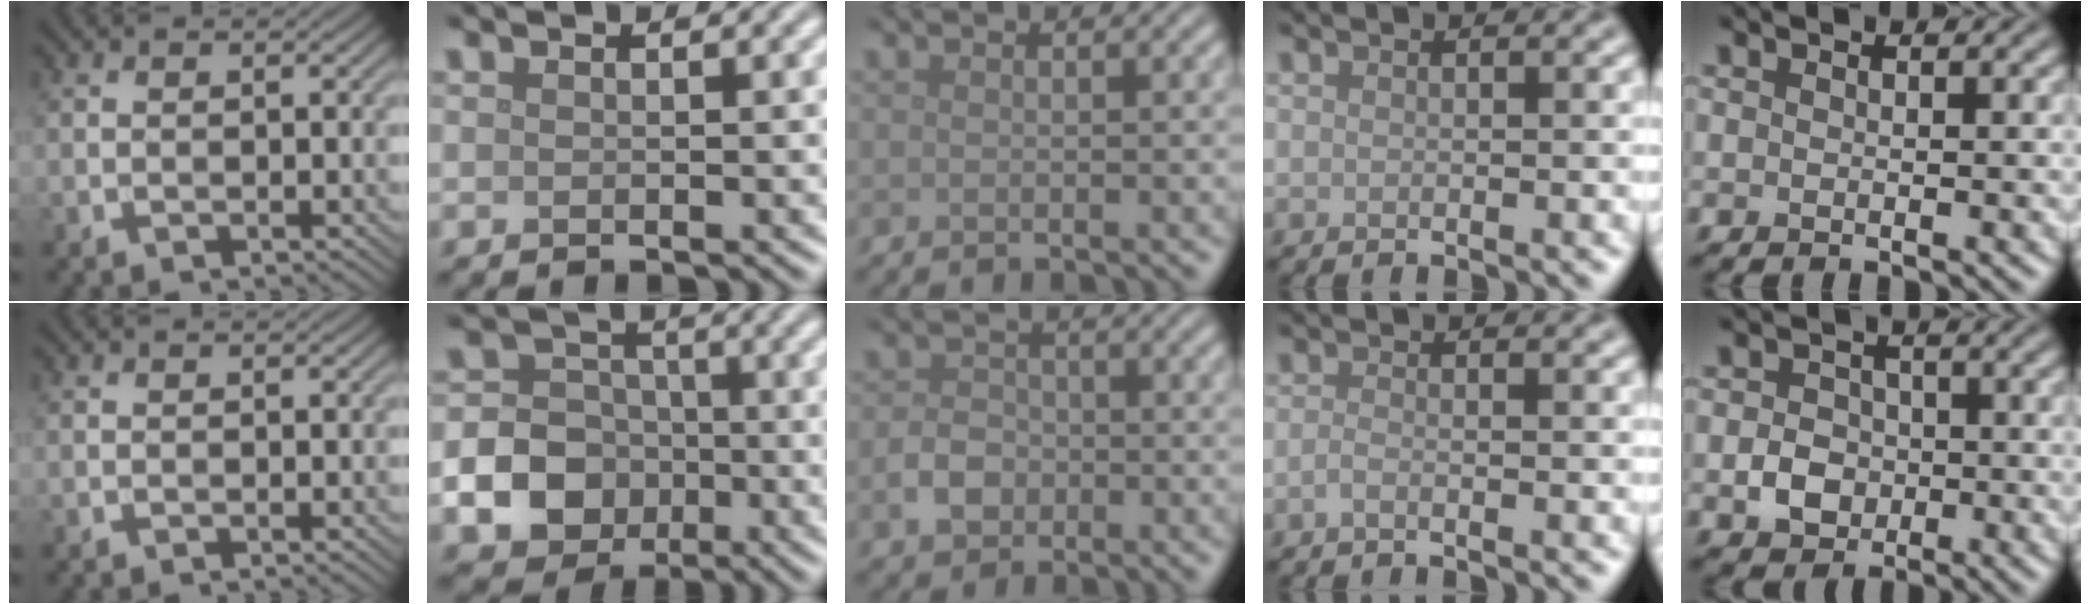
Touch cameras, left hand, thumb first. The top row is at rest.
{"index": {"total": 12.7, "force": [-4.1, 11.5, 3.3], "torque": [-0.092, -0.038, -0.089]}, "middle": {"total": 2.7, "force": [-1.0, 2.1, 1.4], "torque": [-0.022, 0.002, -0.023]}, "ring": {"total": 0.9, "force": [-0.6, 0.2, 0.7], "torque": [-0.015, -0.001, -0.015]}, "little": {"total": 2.8, "force": [-0.6, 2.4, 1.3], "torque": [-0.020, -0.001, -0.015]}}